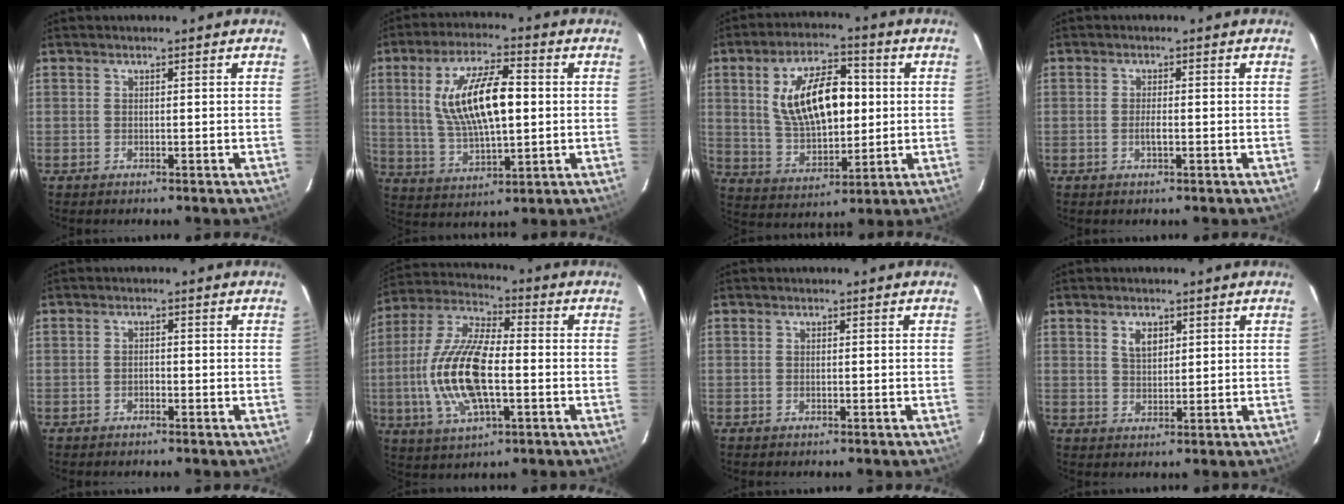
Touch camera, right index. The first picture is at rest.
{"total": 14.7, "force": [2.0, 5.4, 13.6], "torque": [-0.257, 0.007, 0.044]}
{"total": 15.7, "force": [2.6, 7.8, 13.3], "torque": [-0.236, 0.014, 0.060]}
{"total": 1.7, "force": [-0.6, 0.3, 1.6], "torque": [-0.031, -0.002, -0.011]}
{"total": 1.2, "force": [-0.7, 0.7, 0.6], "torque": [-0.012, 0.004, -0.014]}
{"total": 17.3, "force": [-2.7, 7.0, 15.6], "torque": [-0.326, 0.001, -0.054]}
{"total": 0.0}
{"total": 3.5, "force": [1.6, 2.1, 2.3], "torque": [-0.039, 0.004, 0.030]}